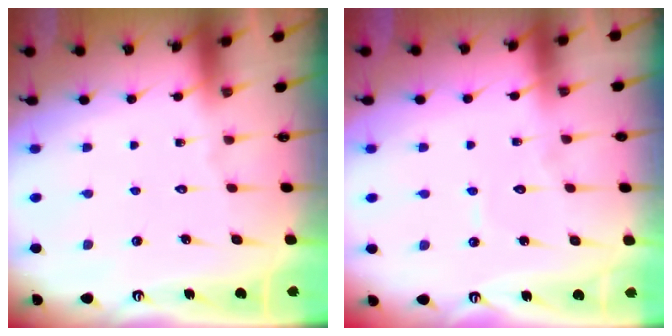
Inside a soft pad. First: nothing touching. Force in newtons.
{"total": 3.8, "press": 3.7, "slide": 0.4}